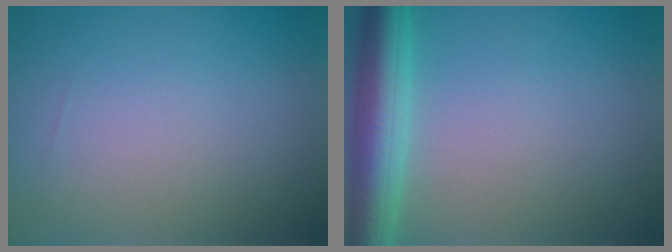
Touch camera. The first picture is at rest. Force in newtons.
{"total": 5.7, "press": 5.7, "slide": 0.3}